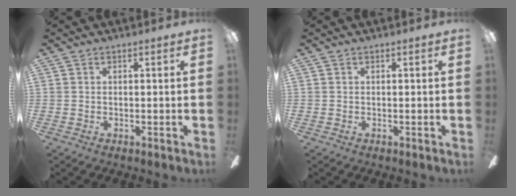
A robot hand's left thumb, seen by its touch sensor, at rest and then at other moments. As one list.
[{"total": 0.0}]